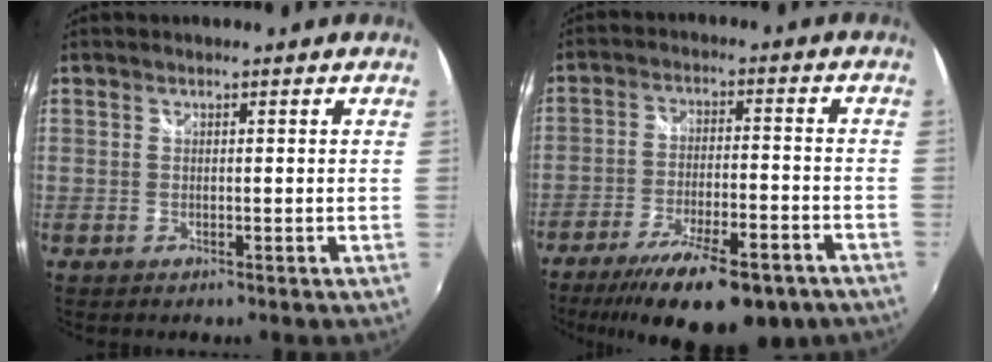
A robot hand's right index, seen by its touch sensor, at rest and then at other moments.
{"total": 19.7, "force": [-14.1, 6.1, 12.3], "torque": [-0.220, -0.037, -0.205]}